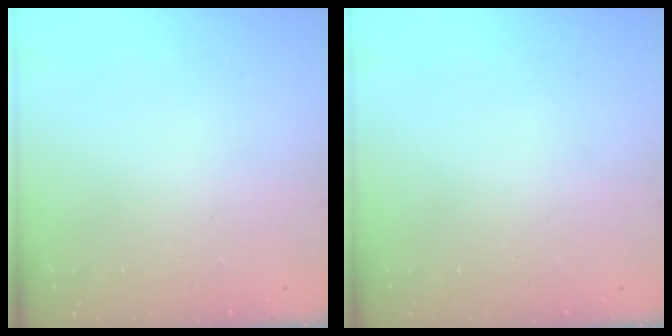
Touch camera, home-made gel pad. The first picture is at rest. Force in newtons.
{"total": 0.0}